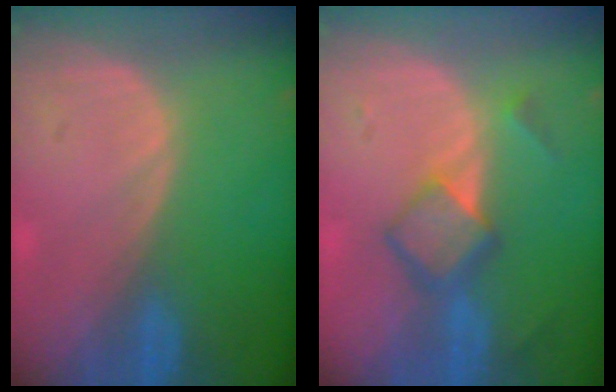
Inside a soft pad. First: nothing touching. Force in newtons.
{"total": 6.0, "press": 5.1, "slide": 3.1}